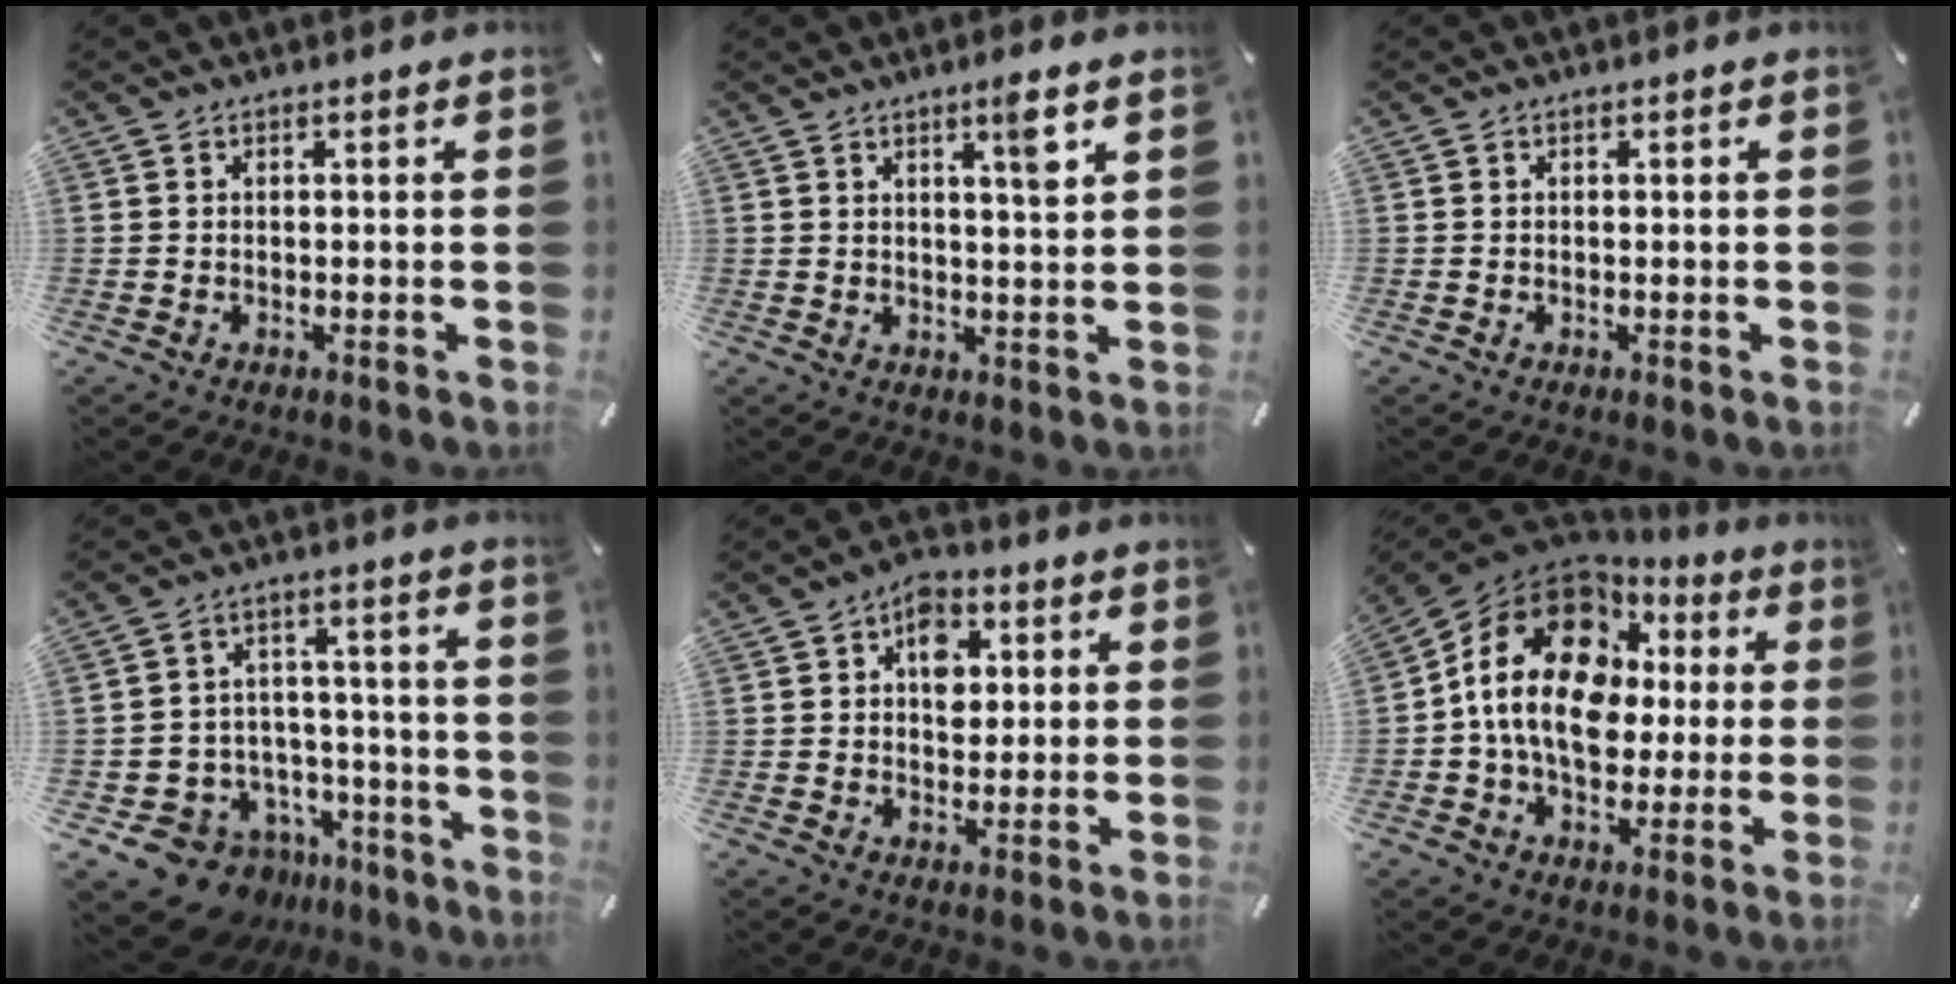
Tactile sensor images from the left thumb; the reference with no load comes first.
{"total": 5.1, "force": [2.7, 0.2, 4.3], "torque": [-0.066, -0.011, 0.038]}
{"total": 0.0}
{"total": 11.8, "force": [-8.0, 8.3, 2.6], "torque": [-0.040, 0.047, -0.130]}
{"total": 7.5, "force": [1.8, 5.6, 4.6], "torque": [-0.050, -0.004, 0.026]}
{"total": 17.8, "force": [1.1, 14.0, 10.9], "torque": [-0.212, 0.002, 0.021]}